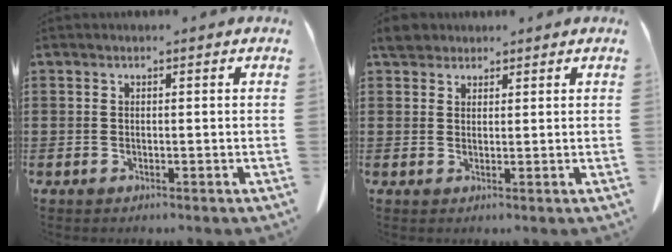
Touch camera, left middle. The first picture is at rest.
{"total": 3.2, "force": [2.7, 1.4, 1.0], "torque": [-0.029, 0.005, 0.053]}